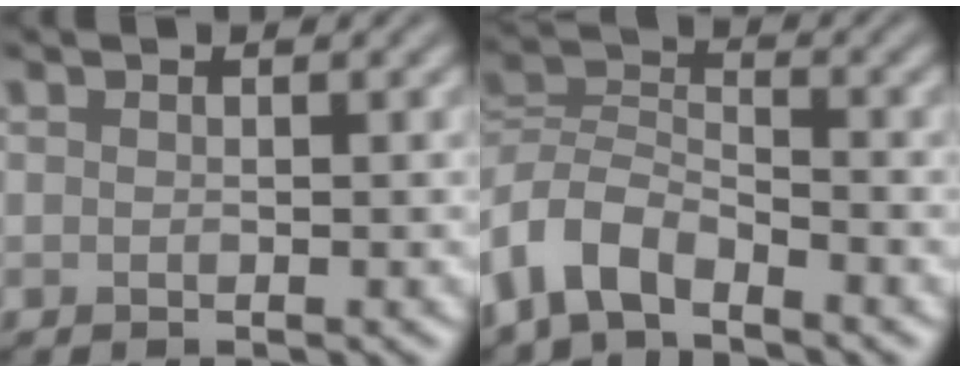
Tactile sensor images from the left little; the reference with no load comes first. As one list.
[{"total": 5.2, "force": [-3.7, 2.6, 2.6], "torque": [-0.050, 0.000, -0.084]}]